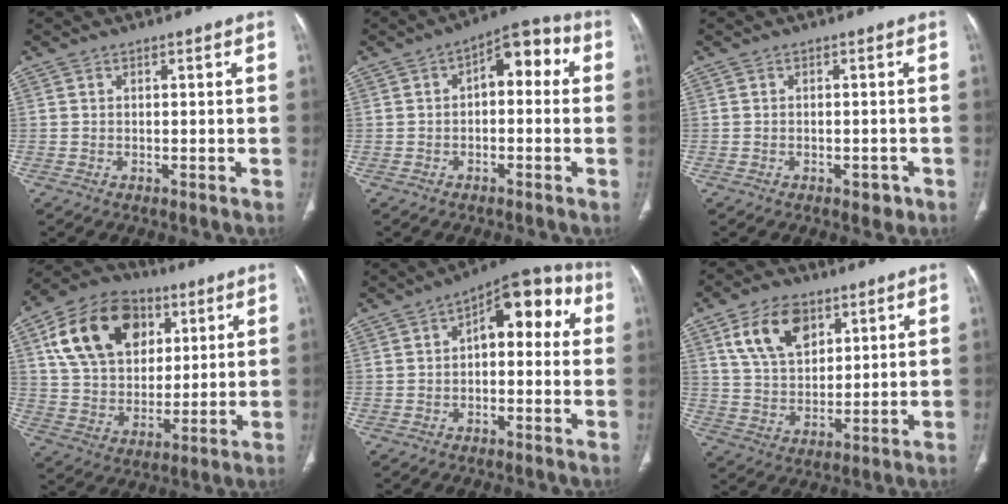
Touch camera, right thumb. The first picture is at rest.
{"total": 8.6, "force": [1.0, 4.7, 7.2], "torque": [-0.069, 0.033, 0.002]}
{"total": 2.2, "force": [-1.1, 1.3, 1.3], "torque": [-0.011, 0.006, -0.009]}
{"total": 20.1, "force": [7.5, 14.2, 12.1], "torque": [-0.194, -0.004, 0.132]}
{"total": 11.8, "force": [1.9, 6.2, 9.8], "torque": [-0.094, 0.040, 0.015]}
{"total": 12.2, "force": [6.0, 7.5, 7.4], "torque": [-0.108, -0.020, 0.116]}